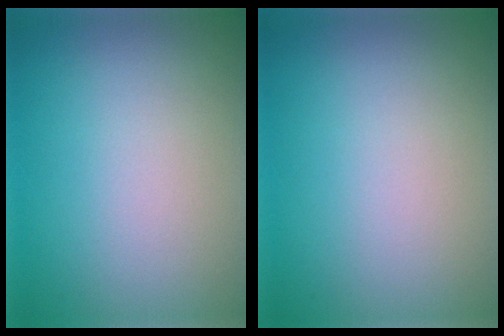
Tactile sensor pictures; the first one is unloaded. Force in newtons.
{"total": 0.0}